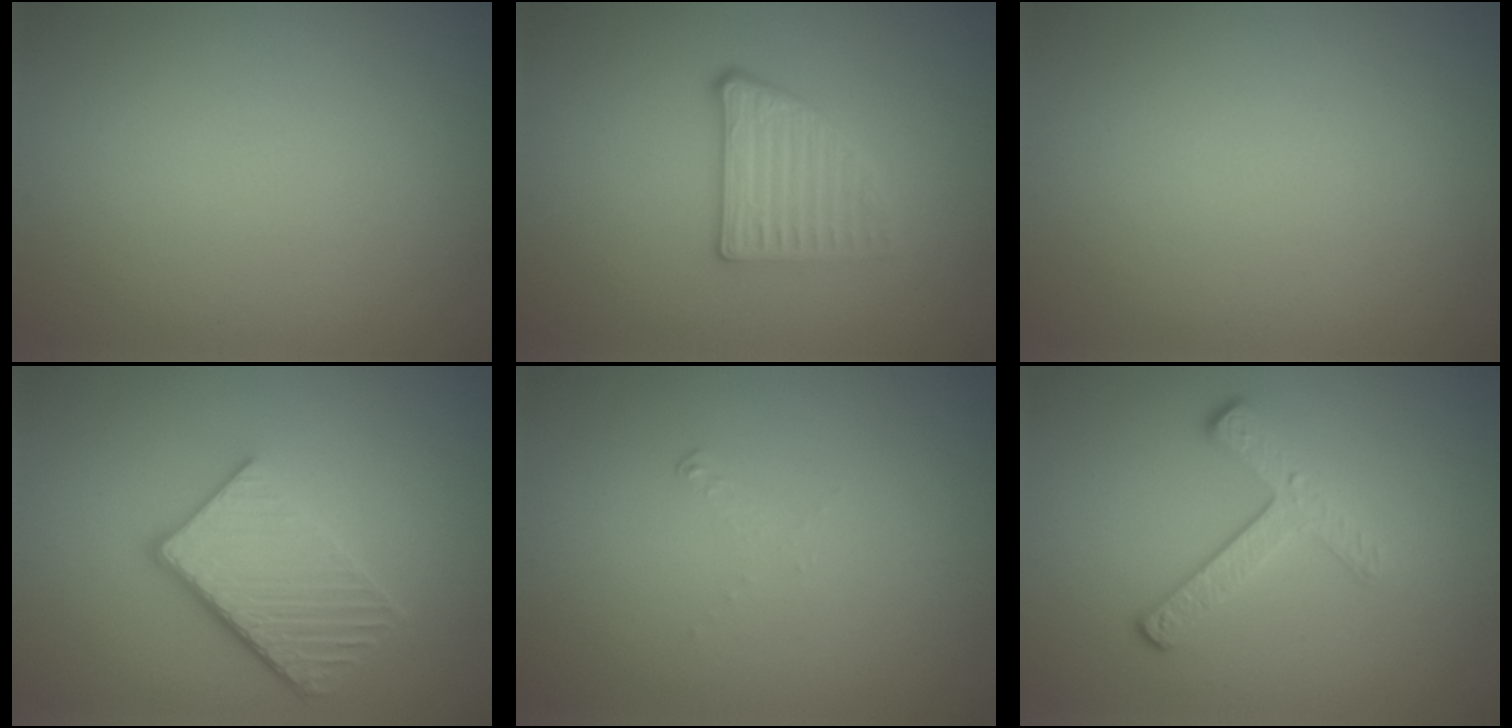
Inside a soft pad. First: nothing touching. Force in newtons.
{"total": 2.8, "press": 2.5, "slide": 1.2}
{"total": 0.0}
{"total": 4.5, "press": 3.6, "slide": 2.6}
{"total": 0.6, "press": 0.2, "slide": 0.6}
{"total": 3.4, "press": 2.5, "slide": 2.3}